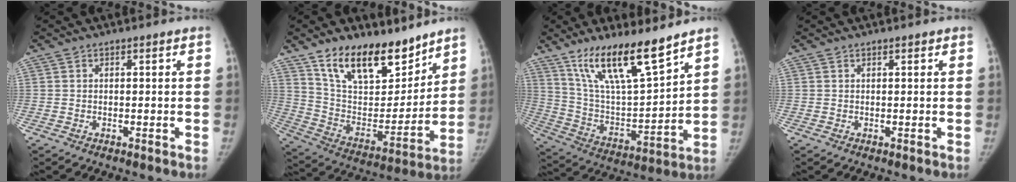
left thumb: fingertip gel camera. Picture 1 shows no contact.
{"total": 20.3, "force": [14.4, 9.7, 10.7], "torque": [-0.135, -0.077, 0.253]}
{"total": 18.3, "force": [13.0, 4.2, 12.1], "torque": [-0.187, -0.069, 0.247]}
{"total": 0.6, "force": [0.5, 0.2, 0.3], "torque": [-0.007, -0.003, 0.008]}